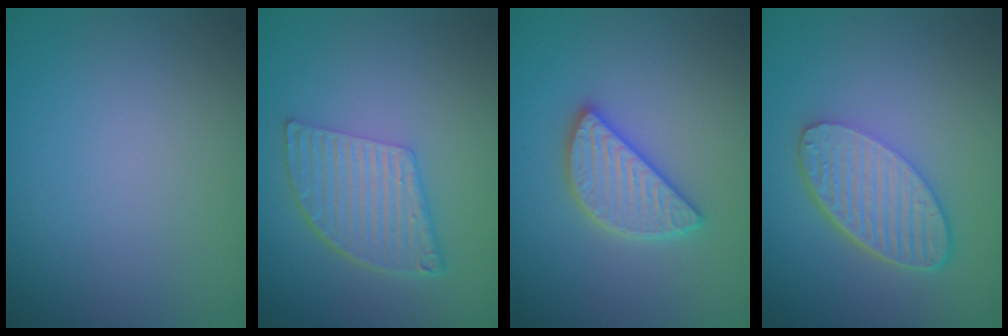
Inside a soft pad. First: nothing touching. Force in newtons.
{"total": 5.7, "press": 4.0, "slide": 4.0}
{"total": 4.2, "press": 4.2, "slide": 0.3}
{"total": 5.7, "press": 4.2, "slide": 3.9}